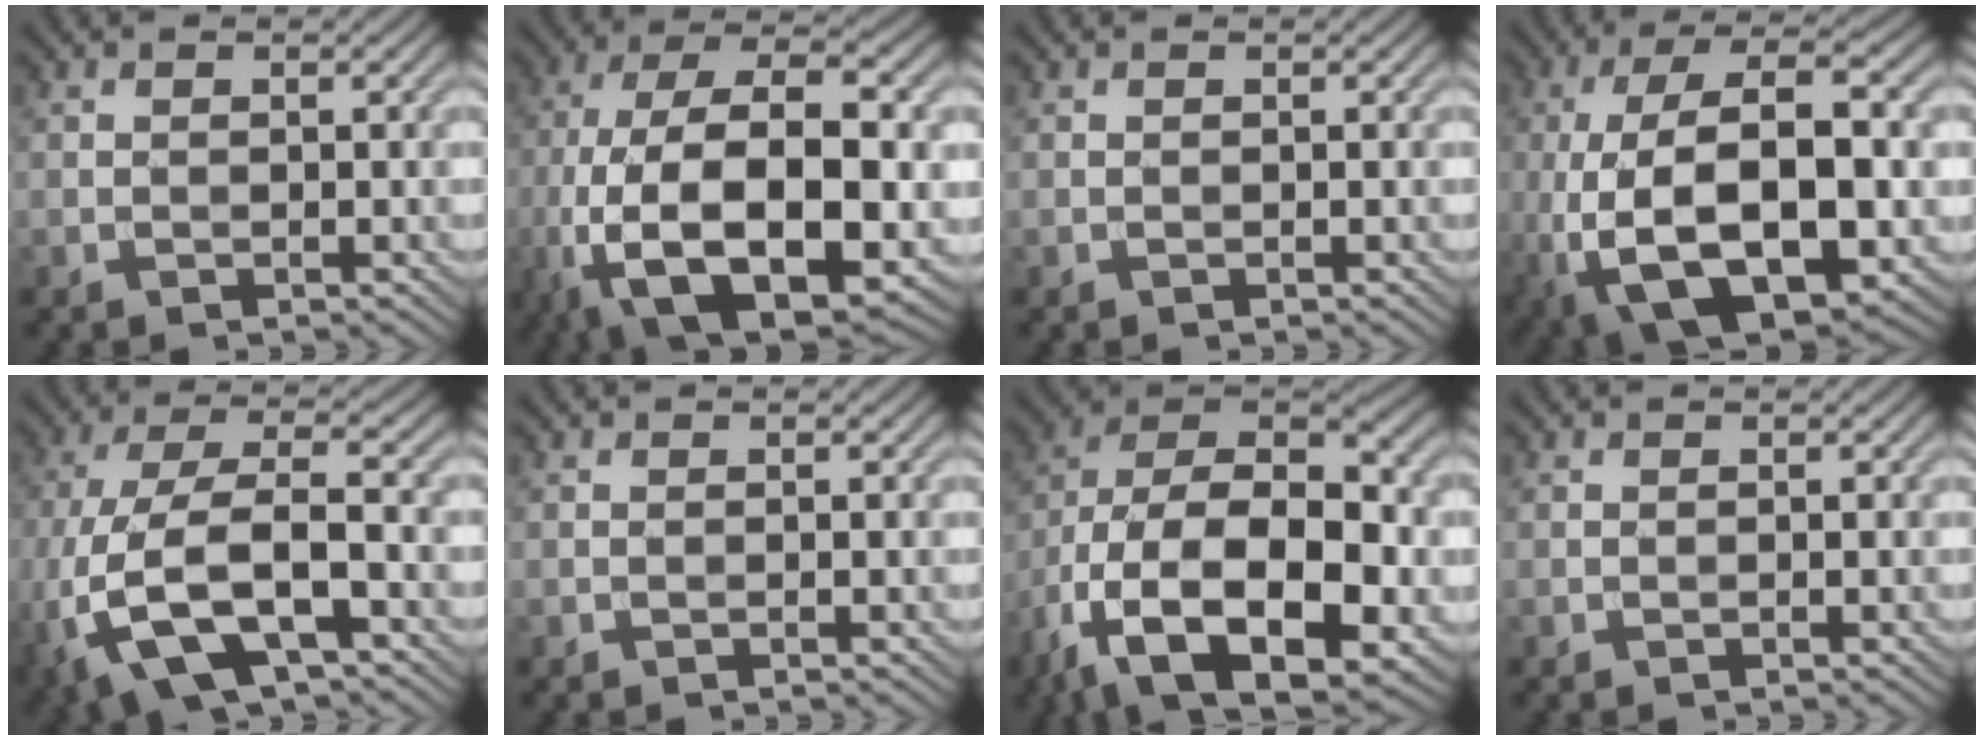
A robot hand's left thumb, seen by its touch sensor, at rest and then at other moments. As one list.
[{"total": 17.5, "force": [-5.6, 7.9, 14.6], "torque": [-0.282, -0.017, -0.087]}, {"total": 0.0}, {"total": 15.9, "force": [-4.6, 7.2, 13.4], "torque": [-0.250, -0.006, -0.065]}, {"total": 12.8, "force": [-5.1, 5.6, 10.4], "torque": [-0.247, -0.018, -0.097]}, {"total": 0.0}, {"total": 19.9, "force": [-8.4, 10.7, 14.6], "torque": [-0.273, -0.025, -0.131]}, {"total": 0.0}]